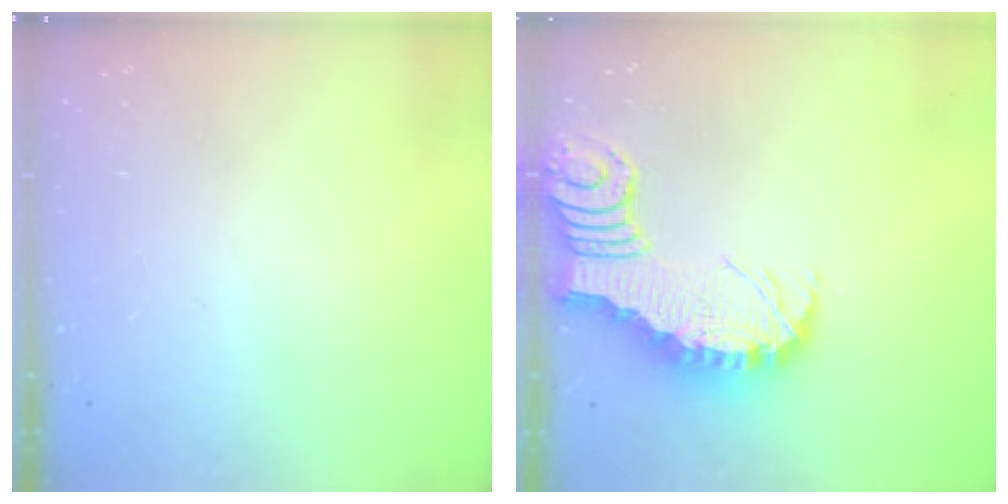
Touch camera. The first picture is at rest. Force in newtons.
{"total": 3.3, "press": 3.3, "slide": 0.5}